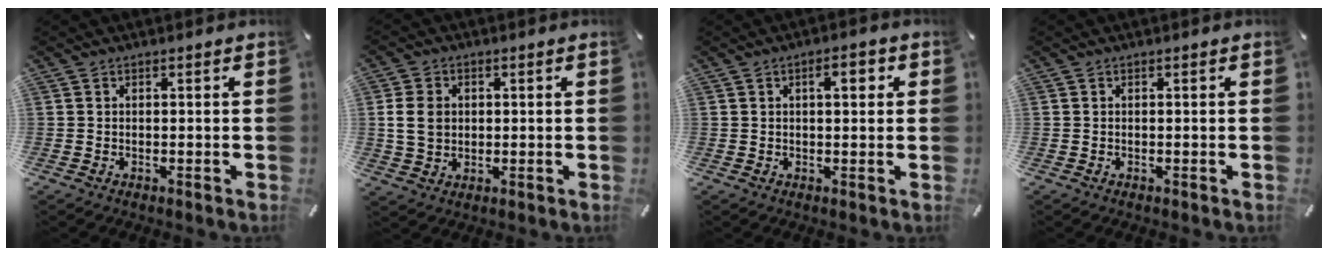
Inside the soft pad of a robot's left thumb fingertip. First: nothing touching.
{"total": 6.5, "force": [0.5, 5.4, 3.6], "torque": [-0.086, 0.002, 0.007]}
{"total": 4.1, "force": [1.4, 1.6, 3.5], "torque": [-0.049, 0.002, 0.014]}
{"total": 0.0}